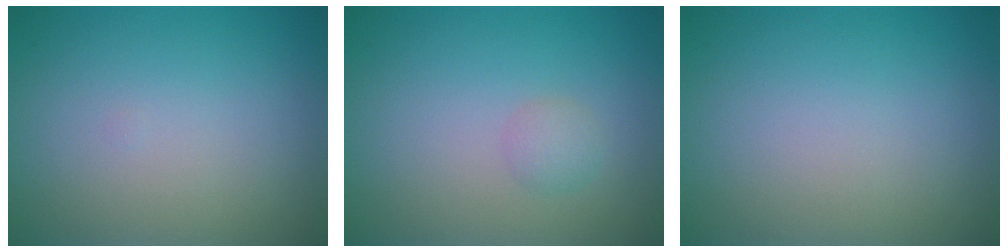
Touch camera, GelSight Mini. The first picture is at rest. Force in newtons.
{"total": 1.2, "press": 1.2, "slide": 0.0}
{"total": 0.0}